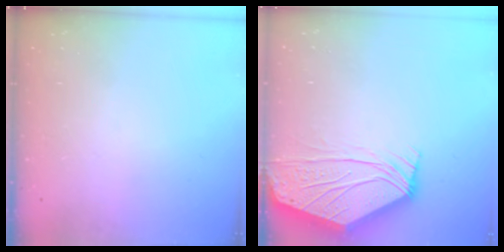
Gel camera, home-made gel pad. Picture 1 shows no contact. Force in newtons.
{"total": 7.0, "press": 6.9, "slide": 1.1}